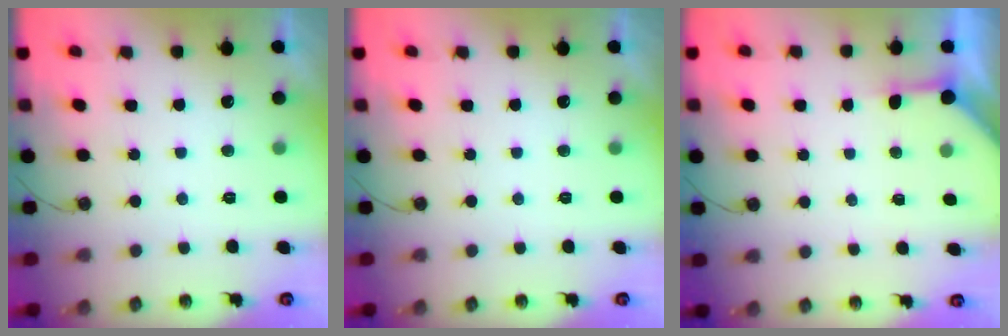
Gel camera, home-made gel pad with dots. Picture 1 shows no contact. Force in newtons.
{"total": 0.0}
{"total": 3.9, "press": 3.8, "slide": 0.5}